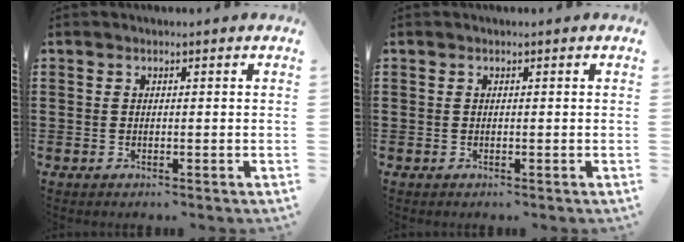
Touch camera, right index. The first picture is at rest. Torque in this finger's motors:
{"motor_torque": [0.01, -0.01, -0.01, 0.01]}